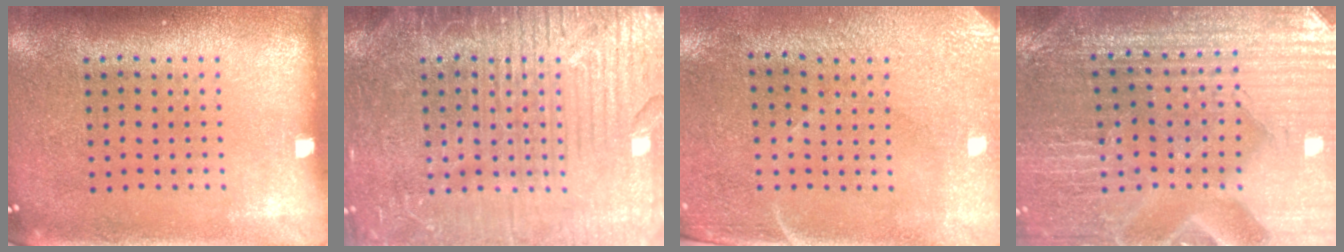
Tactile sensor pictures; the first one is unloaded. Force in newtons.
{"total": 4.9, "press": 4.8, "slide": 0.6}
{"total": 2.9, "press": 2.5, "slide": 1.4}
{"total": 3.5, "press": 3.5, "slide": 0.3}